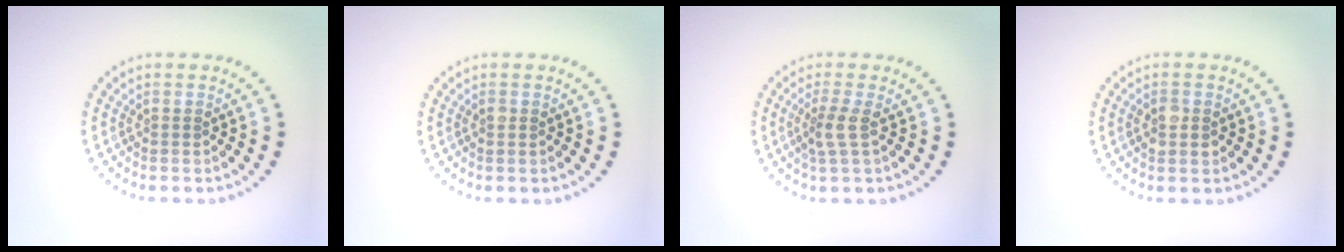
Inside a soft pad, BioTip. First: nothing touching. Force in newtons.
{"total": 0.6, "press": 0.6, "slide": 0.1}
{"total": 1.9, "press": 1.5, "slide": 1.2}
{"total": 2.1, "press": 2.1, "slide": 0.0}